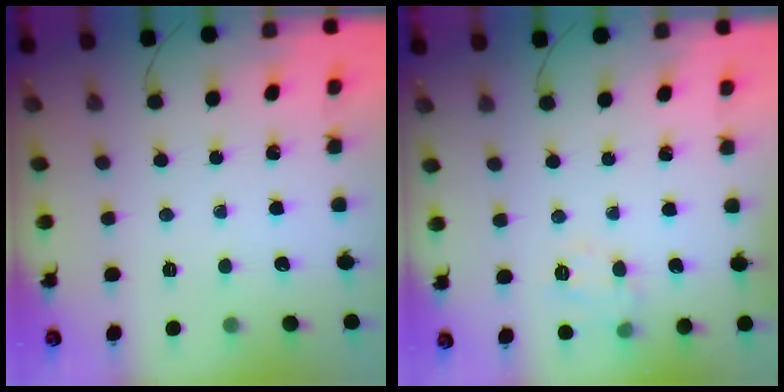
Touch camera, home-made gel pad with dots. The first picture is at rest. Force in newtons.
{"total": 6.0, "press": 5.9, "slide": 1.0}